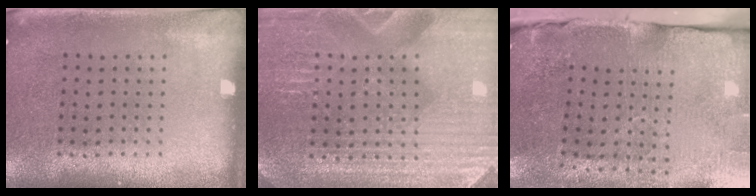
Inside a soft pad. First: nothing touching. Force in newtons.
{"total": 4.2, "press": 4.0, "slide": 1.3}
{"total": 4.8, "press": 3.9, "slide": 2.8}